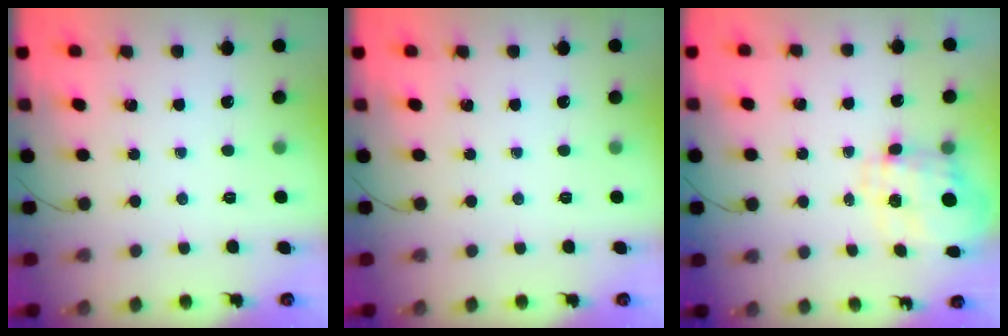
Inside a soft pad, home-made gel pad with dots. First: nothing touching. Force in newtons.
{"total": 0.0}
{"total": 3.5, "press": 3.3, "slide": 1.1}